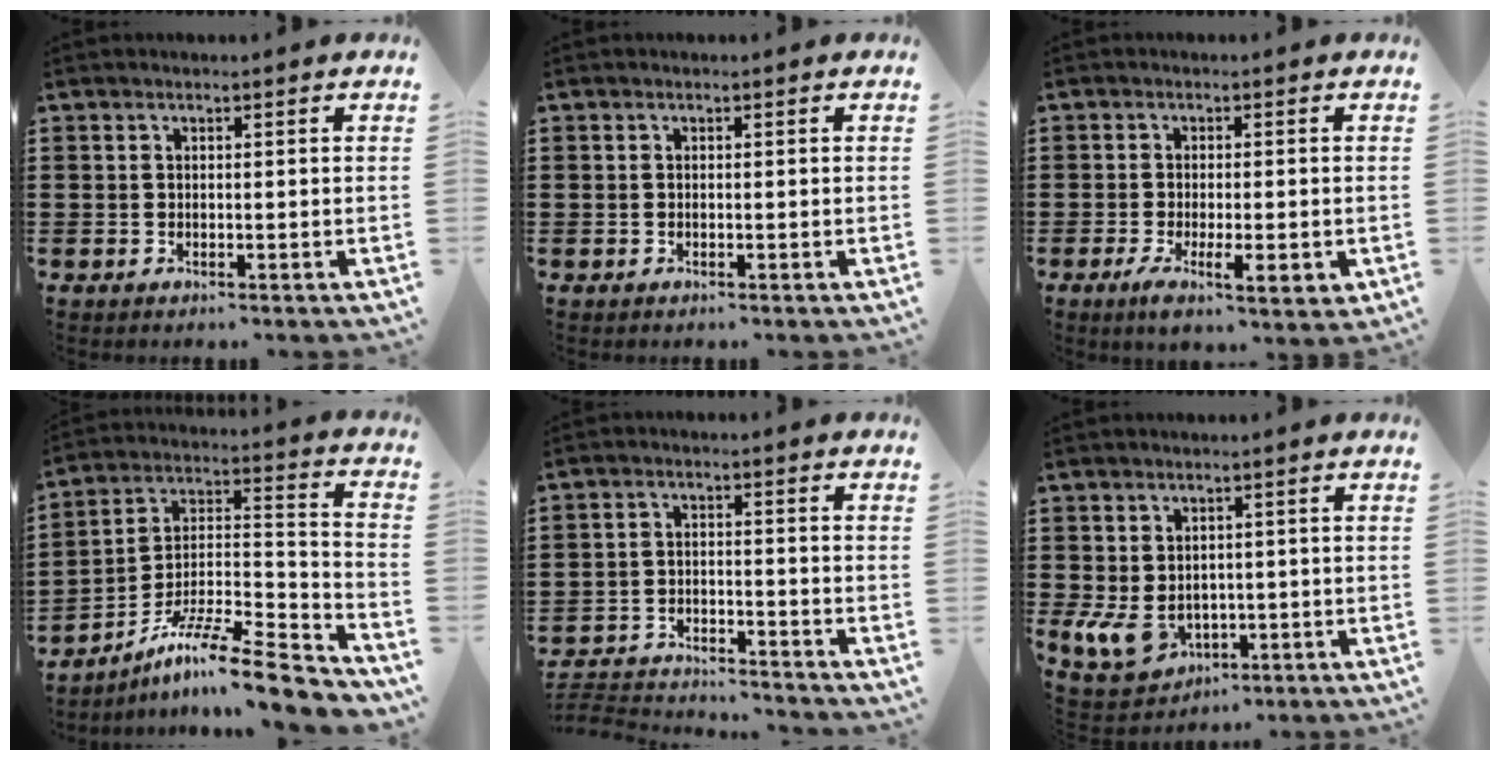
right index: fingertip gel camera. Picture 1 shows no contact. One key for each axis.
{"total": 0.0}
{"total": 5.2, "fx": -1.8, "fy": 1.6, "fz": 4.6, "tx": -0.093, "ty": -0.013, "tz": -0.033}
{"total": 11.7, "fx": -9.1, "fy": 1.2, "fz": 7.2, "tx": -0.112, "ty": 0.014, "tz": -0.171}
{"total": 3.6, "fx": -3.6, "fy": 0.2, "fz": 0.3, "tx": -0.018, "ty": 0.000, "tz": -0.079}
{"total": 5.4, "fx": -0.9, "fy": 4.2, "fz": 3.3, "tx": -0.101, "ty": -0.001, "tz": -0.020}